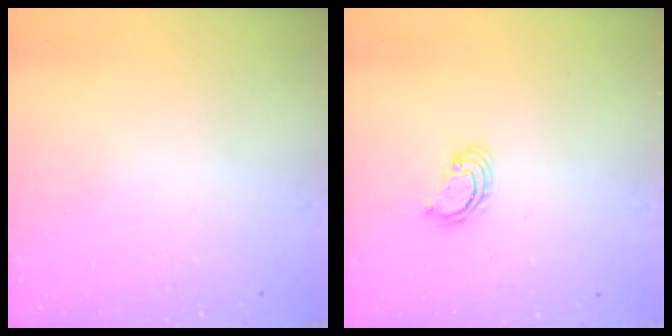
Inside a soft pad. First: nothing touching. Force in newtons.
{"total": 2.5, "press": 2.5, "slide": 0.2}